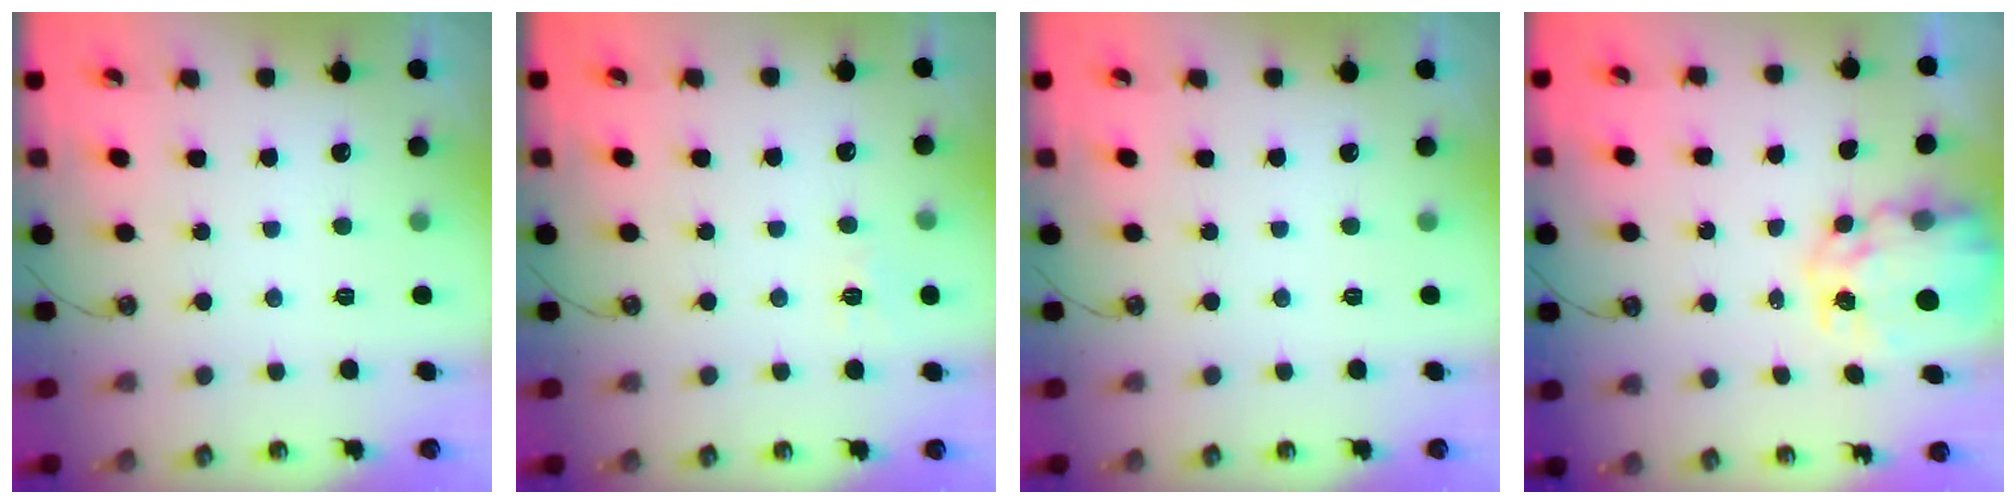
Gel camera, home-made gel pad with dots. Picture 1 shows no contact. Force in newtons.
{"total": 7.1, "press": 7.1, "slide": 0.7}
{"total": 0.0}
{"total": 9.3, "press": 9.3, "slide": 0.8}